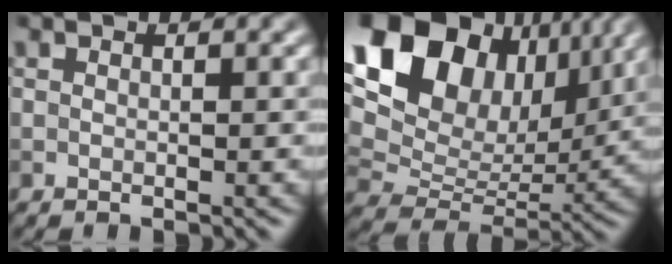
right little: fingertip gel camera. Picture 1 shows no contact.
{"total": 16.3, "force": [7.8, 11.0, 9.2], "torque": [-0.194, 0.044, 0.142]}